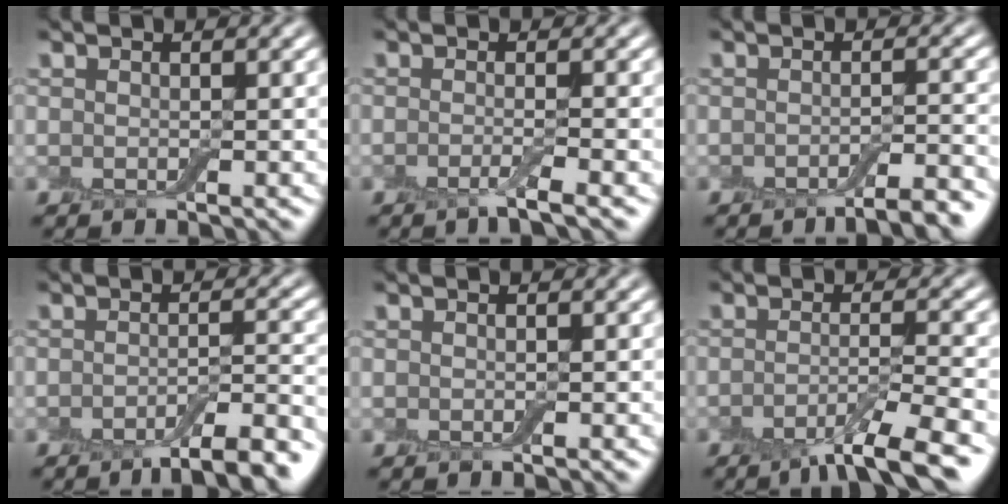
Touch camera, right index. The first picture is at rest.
{"total": 1.9, "force": [-0.9, 0.3, 1.7], "torque": [-0.021, -0.002, -0.024]}
{"total": 4.1, "force": [-2.8, 0.9, 2.9], "torque": [-0.032, 0.003, -0.042]}
{"total": 6.2, "force": [-3.9, 1.5, 4.5], "torque": [-0.058, 0.003, -0.061]}
{"total": 0.0}
{"total": 6.0, "force": [-3.7, 1.3, 4.6], "torque": [-0.063, -0.003, -0.063]}